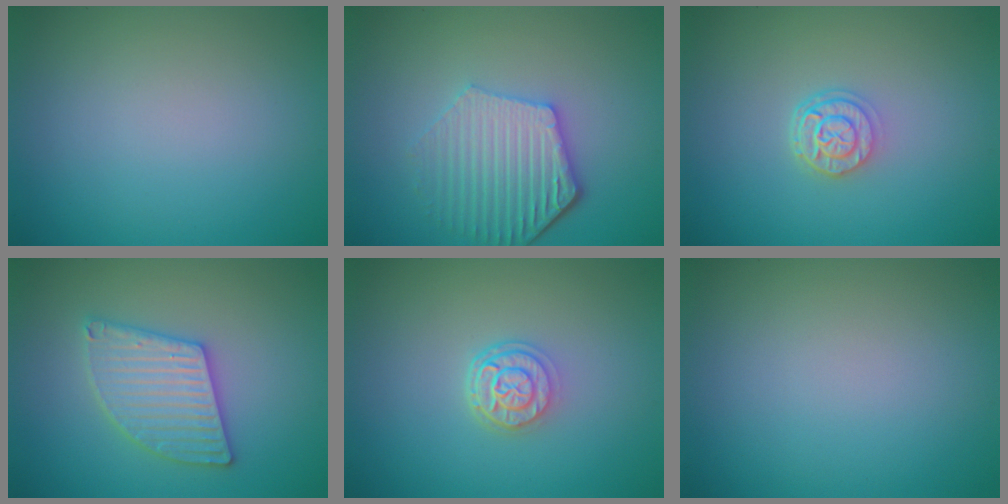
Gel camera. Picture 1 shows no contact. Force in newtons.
{"total": 5.3, "press": 4.2, "slide": 3.2}
{"total": 2.6, "press": 2.1, "slide": 1.5}
{"total": 4.9, "press": 4.9, "slide": 0.5}
{"total": 2.8, "press": 2.1, "slide": 1.8}
{"total": 0.0}